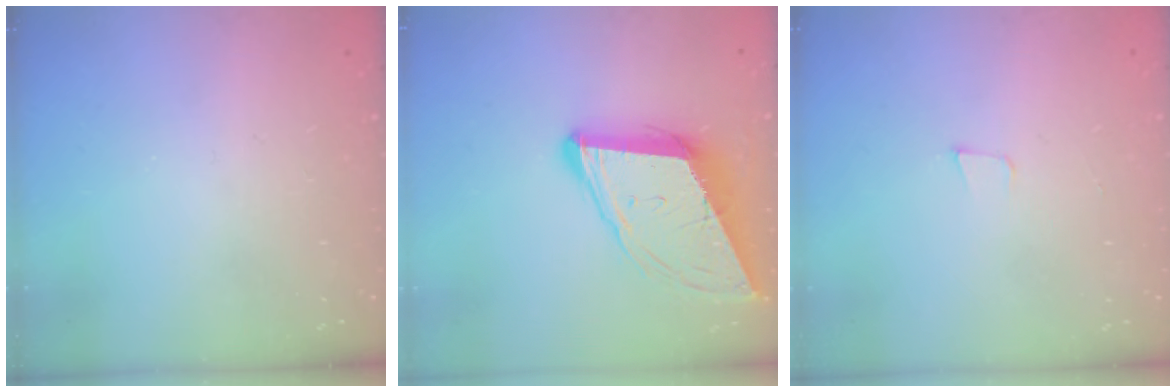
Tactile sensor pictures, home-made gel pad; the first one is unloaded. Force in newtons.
{"total": 12.6, "press": 12.0, "slide": 3.9}
{"total": 3.3, "press": 2.0, "slide": 2.6}